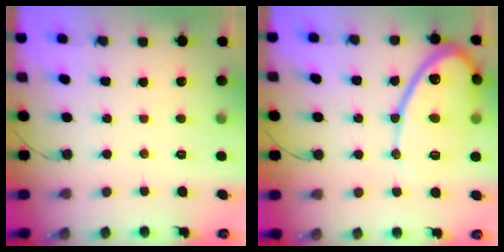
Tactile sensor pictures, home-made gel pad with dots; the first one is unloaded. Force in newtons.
{"total": 15.4, "press": 15.4, "slide": 1.3}